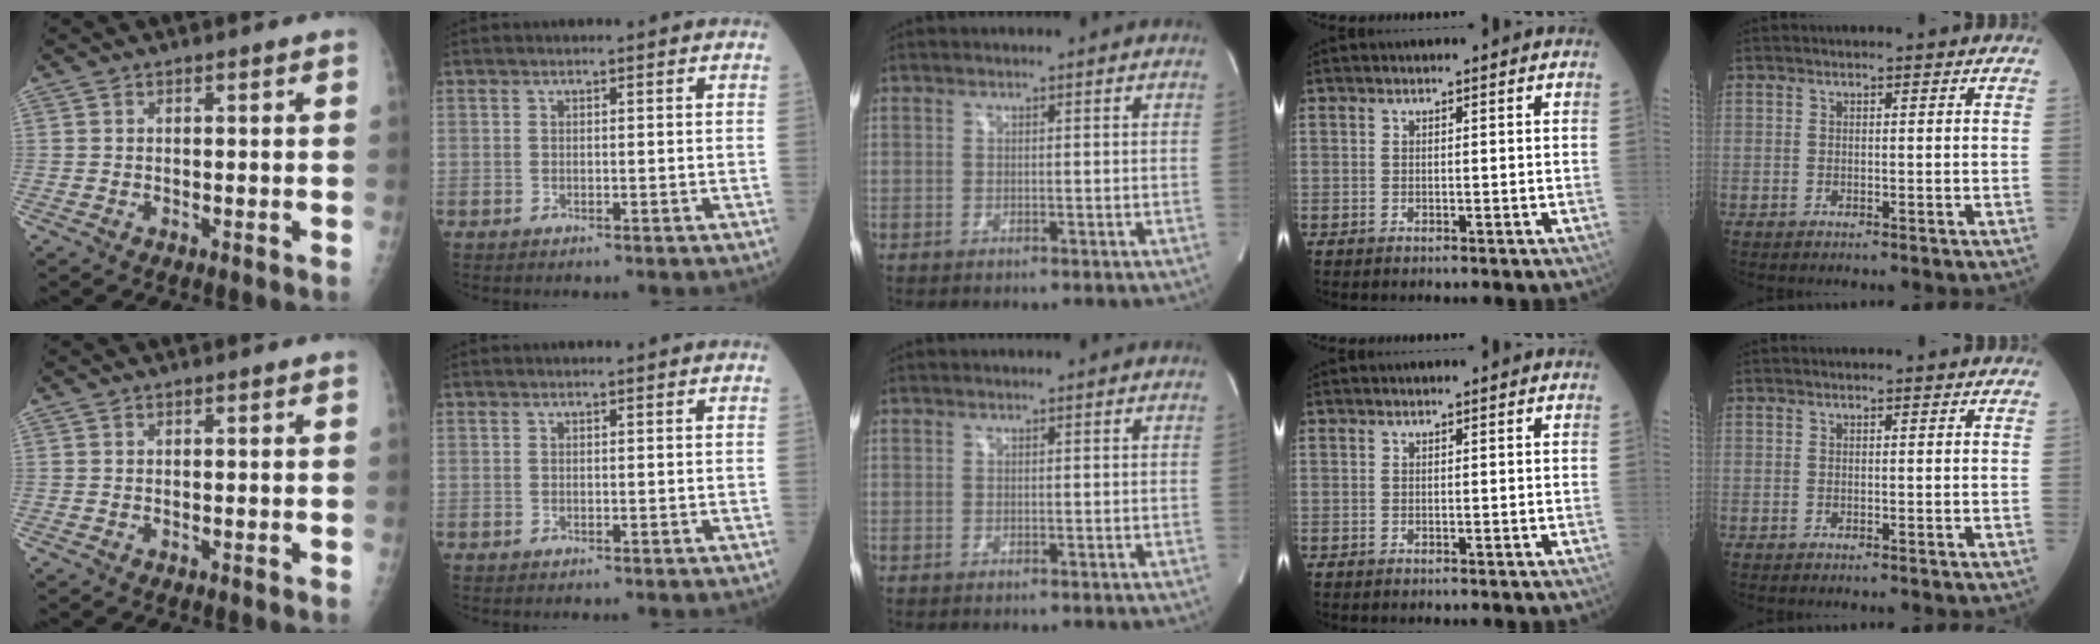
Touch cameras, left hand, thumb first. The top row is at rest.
{}